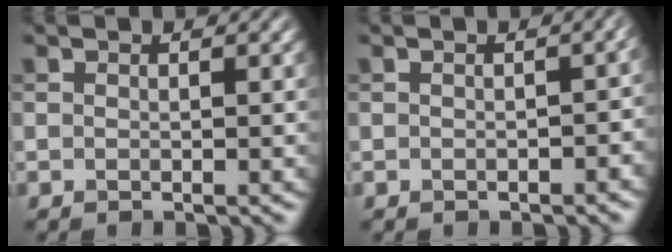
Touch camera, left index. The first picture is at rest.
{"total": 1.8, "force": [-0.5, 0.8, 1.5], "torque": [-0.015, -0.001, 0.000]}